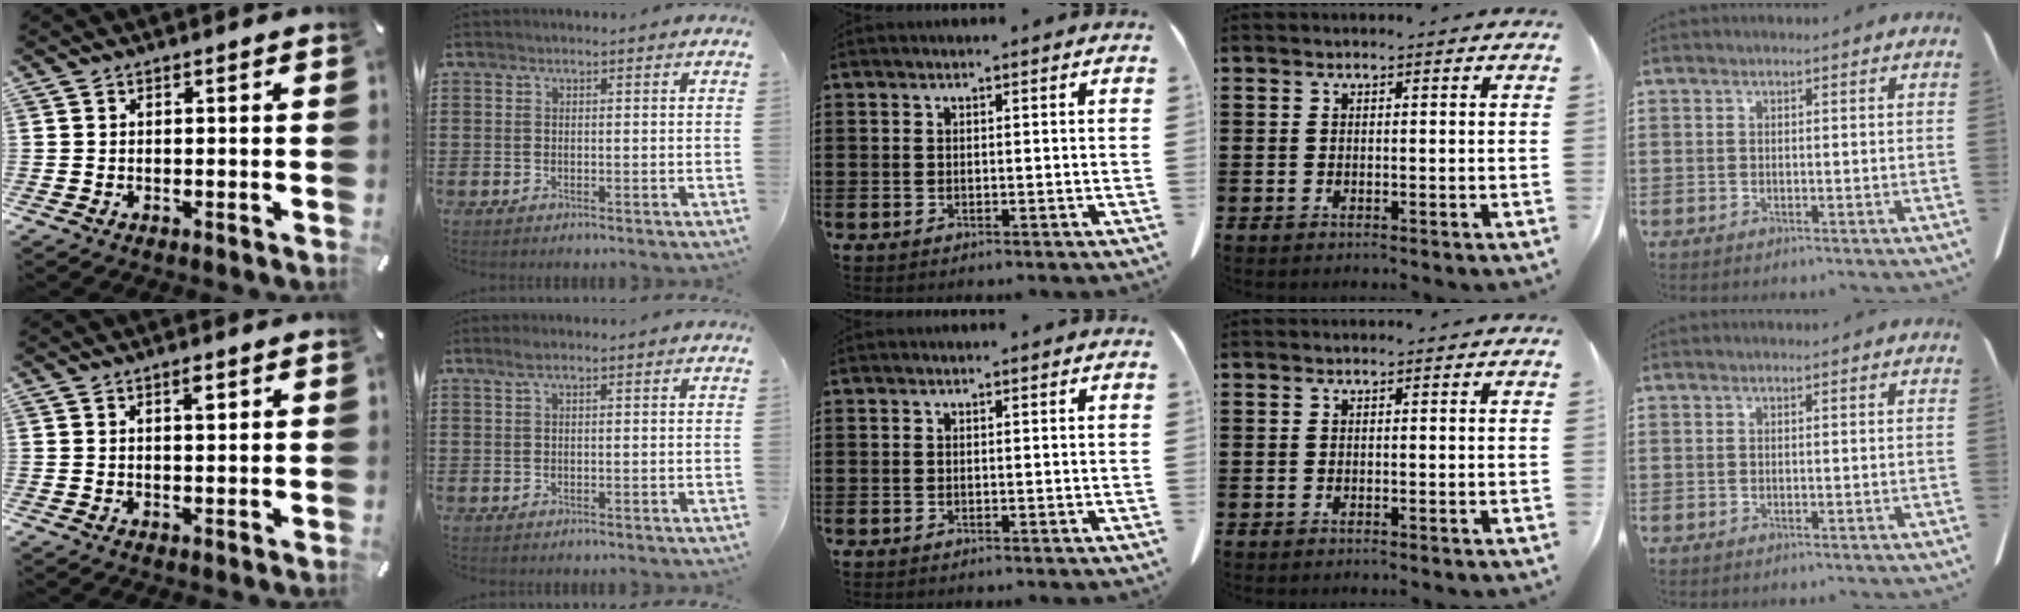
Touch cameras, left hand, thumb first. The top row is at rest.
{"thumb": {"total": 2.1, "force": [0.9, 0.7, 1.7], "torque": [-0.028, -0.001, 0.013]}, "index": {"total": 1.0, "force": [0.5, 0.1, 0.9], "torque": [-0.019, 0.001, 0.009]}}